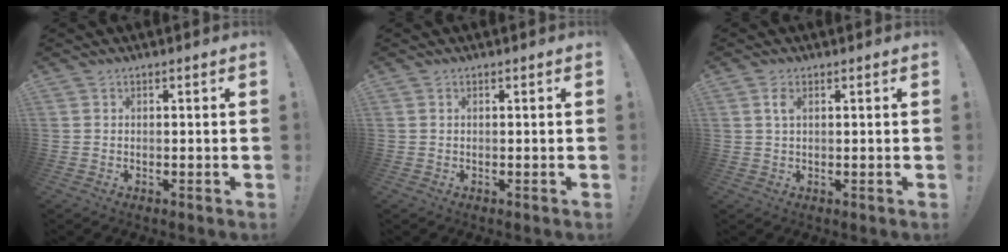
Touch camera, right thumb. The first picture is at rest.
{"total": 0.0}
{"total": 2.6, "force": [0.9, 1.2, 2.1], "torque": [-0.037, 0.001, 0.013]}